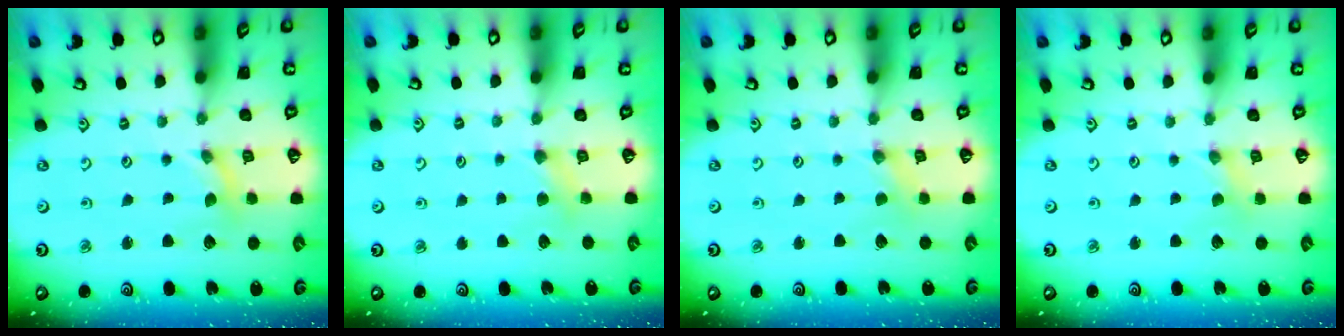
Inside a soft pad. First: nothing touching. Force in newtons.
{"total": 4.7, "press": 4.7, "slide": 0.5}
{"total": 0.0}
{"total": 0.0}